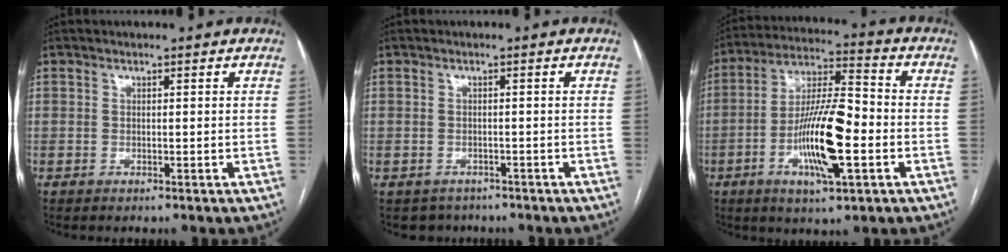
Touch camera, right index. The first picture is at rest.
{"total": 3.2, "force": [-2.4, 2.1, -0.1], "torque": [0.001, 0.005, -0.034]}
{"total": 14.4, "force": [-4.0, 2.7, 13.5], "torque": [-0.256, 0.002, -0.068]}